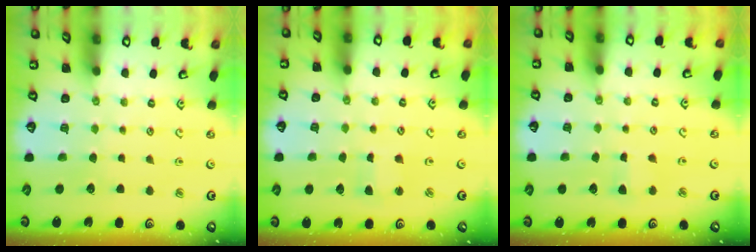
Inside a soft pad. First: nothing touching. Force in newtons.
{"total": 3.0, "press": 2.9, "slide": 0.6}
{"total": 2.8, "press": 2.8, "slide": 0.5}